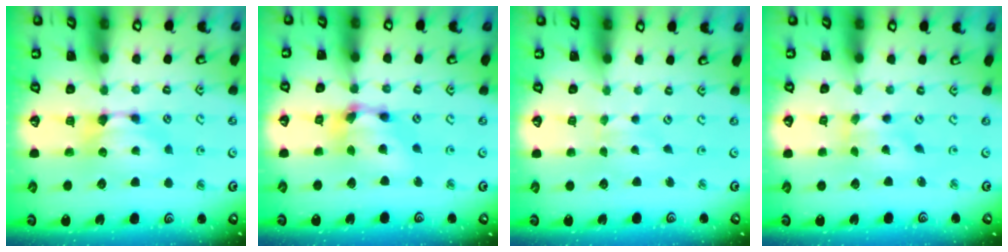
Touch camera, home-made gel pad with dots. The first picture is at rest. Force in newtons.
{"total": 6.4, "press": 6.0, "slide": 2.3}
{"total": 2.4, "press": 2.3, "slide": 0.4}
{"total": 1.7, "press": 1.3, "slide": 1.1}